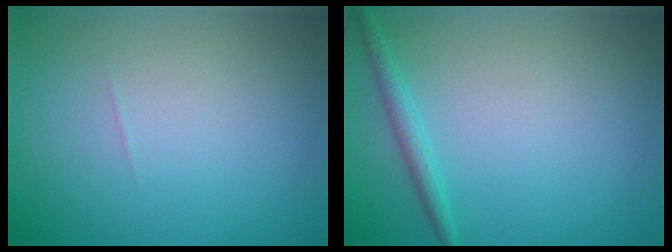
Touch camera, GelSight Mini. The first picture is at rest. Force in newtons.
{"total": 1.6, "press": 1.6, "slide": 0.1}